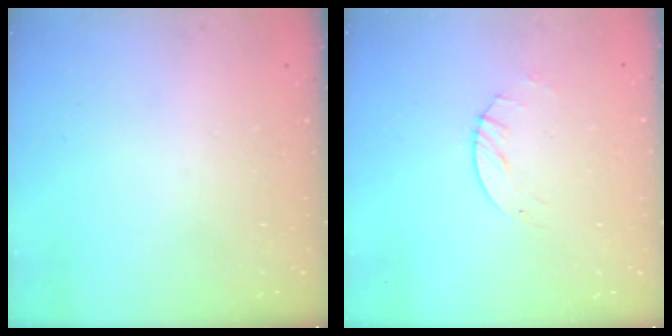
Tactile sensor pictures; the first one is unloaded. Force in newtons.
{"total": 2.6, "press": 2.6, "slide": 0.3}